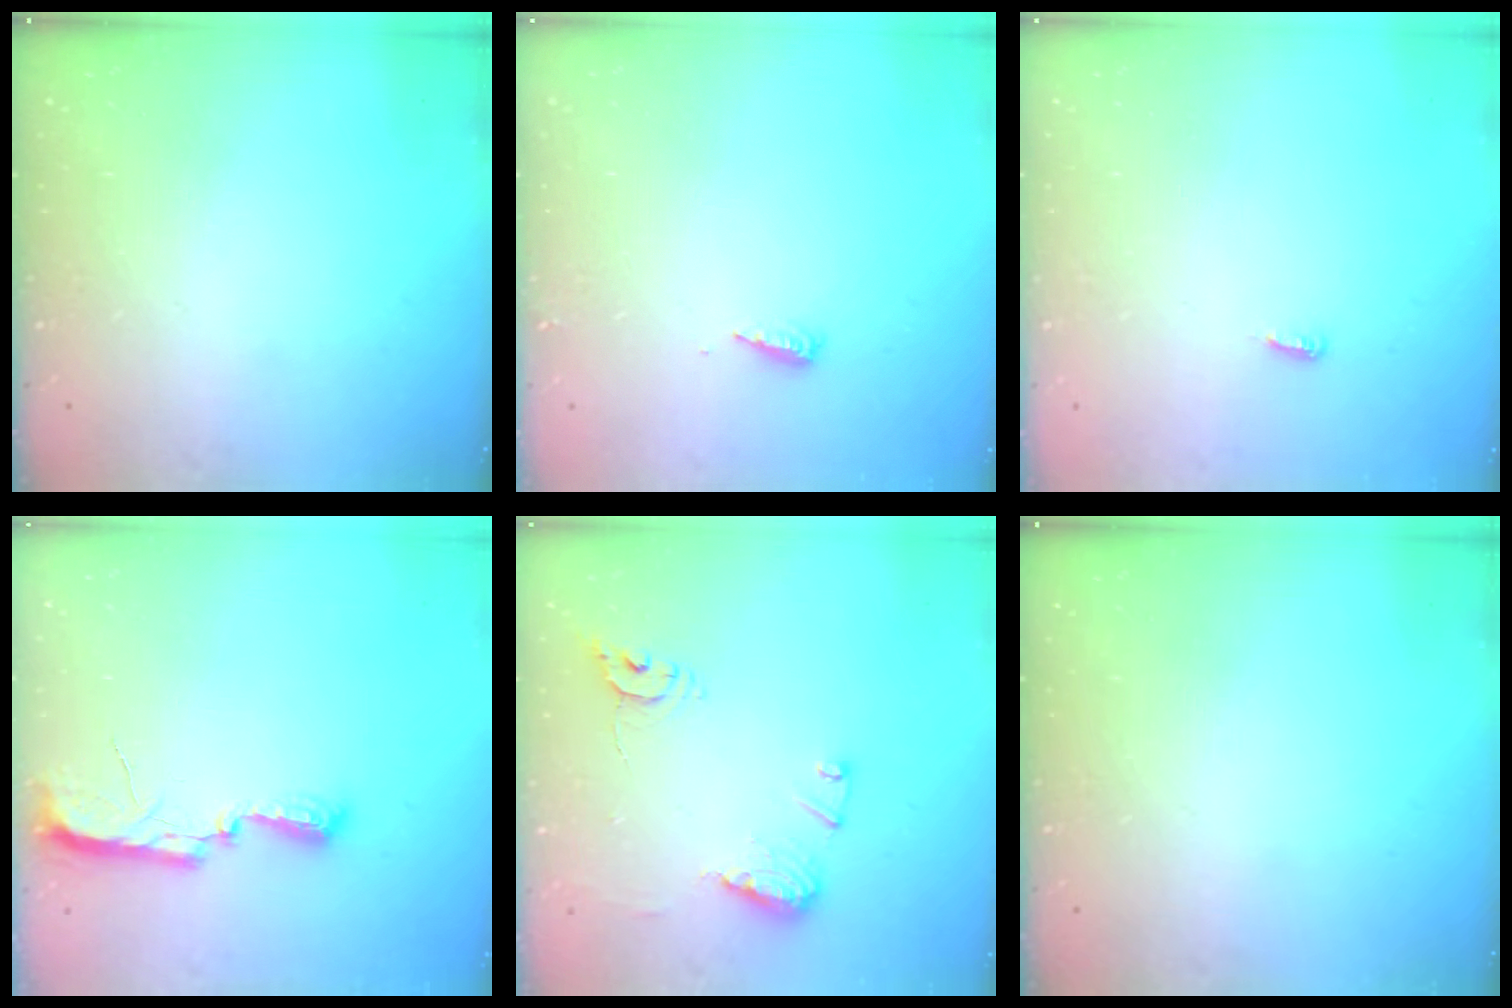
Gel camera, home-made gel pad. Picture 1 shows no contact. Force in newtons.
{"total": 3.6, "press": 3.6, "slide": 0.3}
{"total": 2.9, "press": 2.9, "slide": 0.3}
{"total": 7.4, "press": 7.4, "slide": 0.7}
{"total": 12.1, "press": 12.0, "slide": 1.2}
{"total": 0.0}